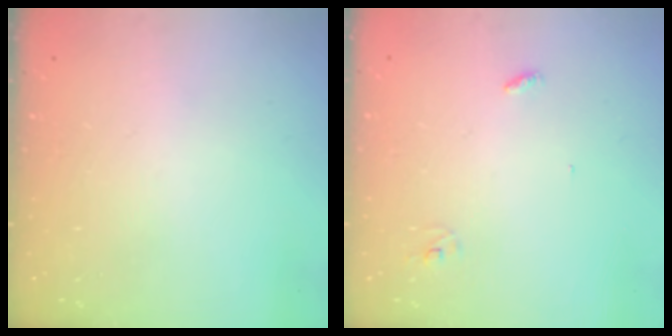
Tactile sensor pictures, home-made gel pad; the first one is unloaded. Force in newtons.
{"total": 2.8, "press": 2.8, "slide": 0.3}